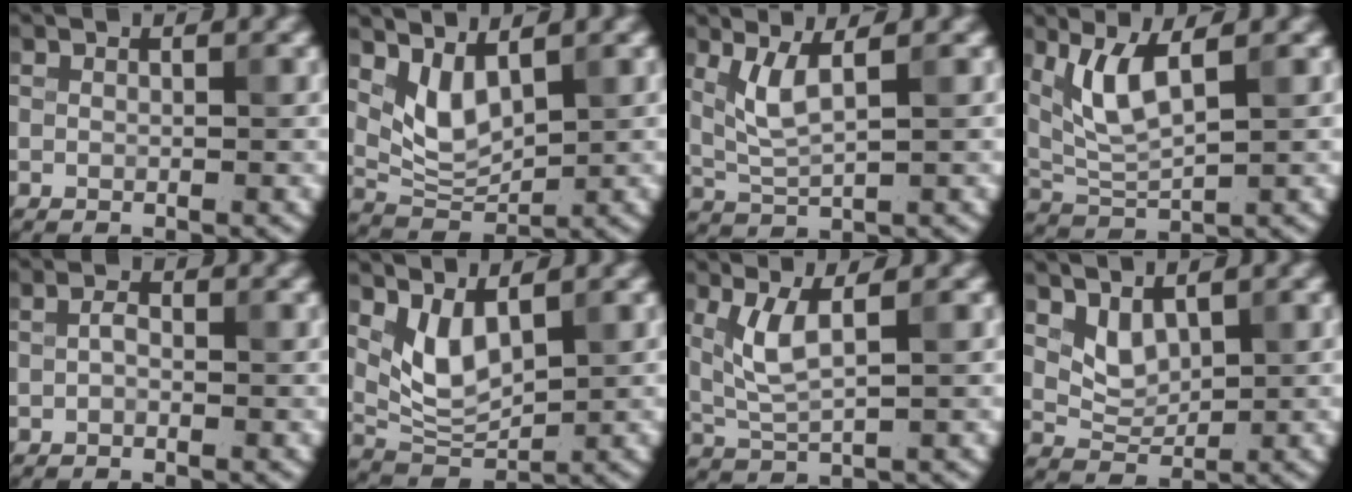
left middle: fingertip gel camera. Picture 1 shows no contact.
{"total": 3.8, "force": [1.9, 1.8, 2.7], "torque": [-0.063, -0.011, 0.045]}
{"total": 3.0, "force": [1.2, 0.6, 2.7], "torque": [-0.066, -0.005, 0.031]}
{"total": 4.4, "force": [1.8, 1.3, 3.7], "torque": [-0.089, -0.004, 0.043]}
{"total": 0.9, "force": [-0.3, 0.5, 0.7], "torque": [-0.017, 0.003, -0.008]}
{"total": 4.1, "force": [1.9, 1.9, 3.1], "torque": [-0.071, -0.011, 0.044]}
{"total": 3.3, "force": [1.1, 0.8, 3.0], "torque": [-0.074, -0.004, 0.029]}
{"total": 2.4, "force": [1.4, 1.4, 1.4], "torque": [-0.029, -0.009, 0.034]}